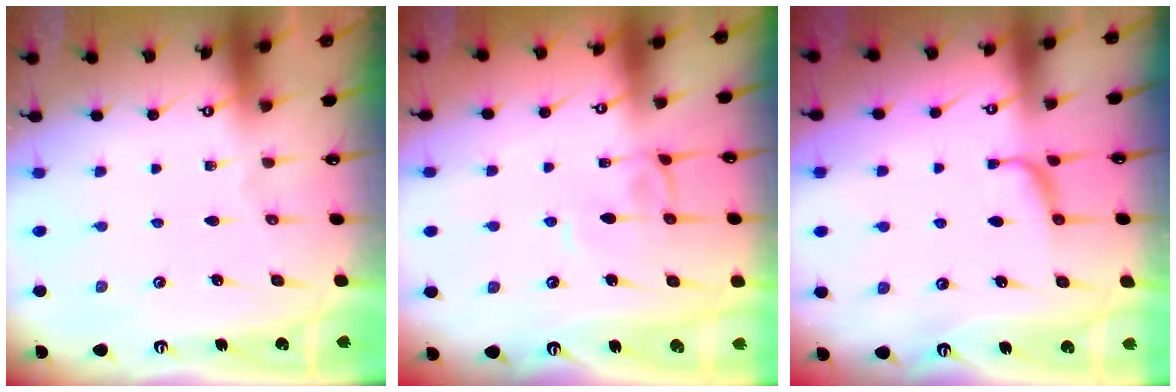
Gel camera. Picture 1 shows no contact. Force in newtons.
{"total": 0.6, "press": 0.5, "slide": 0.2}
{"total": 1.7, "press": 1.6, "slide": 0.5}